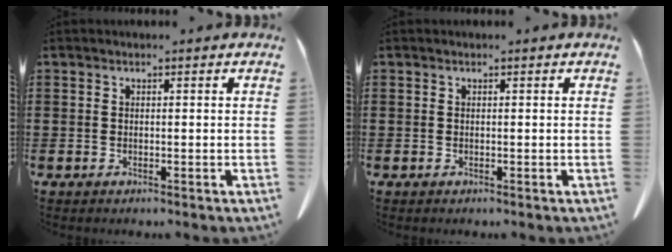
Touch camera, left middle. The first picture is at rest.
{"total": 0.0}